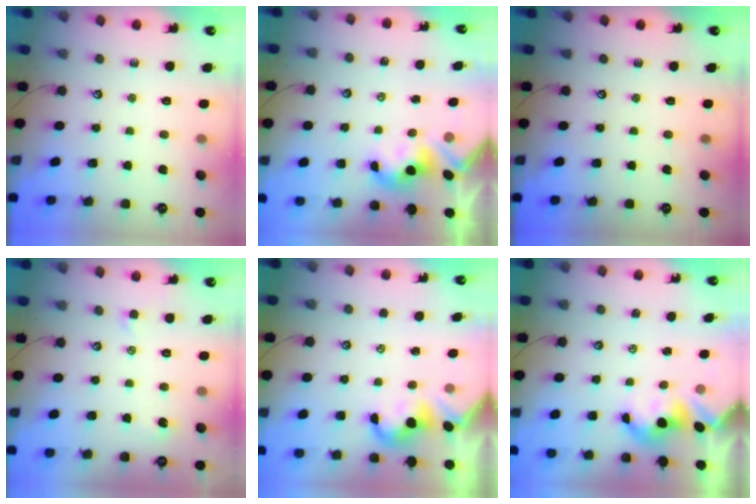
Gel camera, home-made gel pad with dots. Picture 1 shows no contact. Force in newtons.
{"total": 3.1, "press": 3.0, "slide": 0.4}
{"total": 0.0}
{"total": 0.7, "press": 0.5, "slide": 0.5}
{"total": 0.6, "press": 0.5, "slide": 0.3}
{"total": 1.6, "press": 1.6, "slide": 0.2}